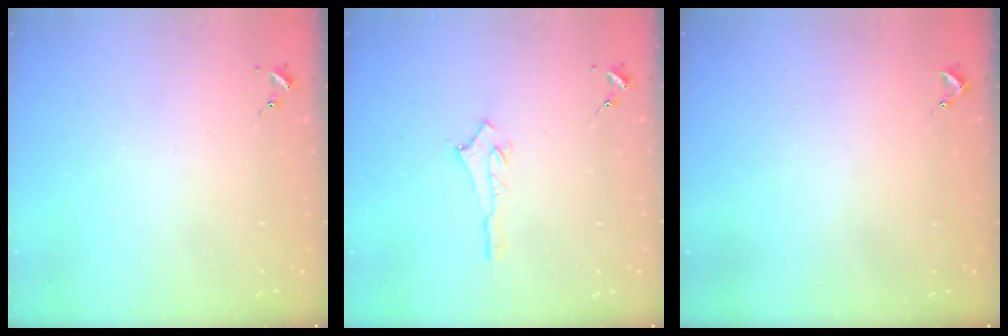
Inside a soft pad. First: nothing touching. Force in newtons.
{"total": 2.6, "press": 2.6, "slide": 0.3}
{"total": 0.9, "press": 0.9, "slide": 0.0}